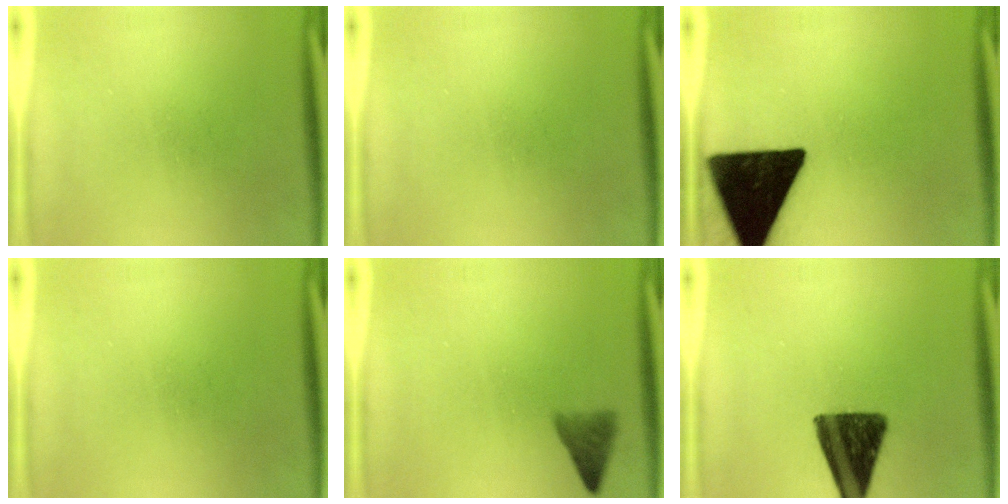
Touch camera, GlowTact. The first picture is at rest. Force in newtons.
{"total": 0.0}
{"total": 19.9}
{"total": 0.0}
{"total": 2.6}
{"total": 13.8}